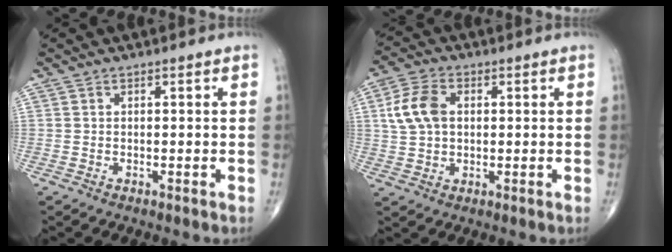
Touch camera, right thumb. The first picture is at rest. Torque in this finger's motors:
{"motor_torque": [-0.43, 0.75, 0.93, 0.08, 0.20]}